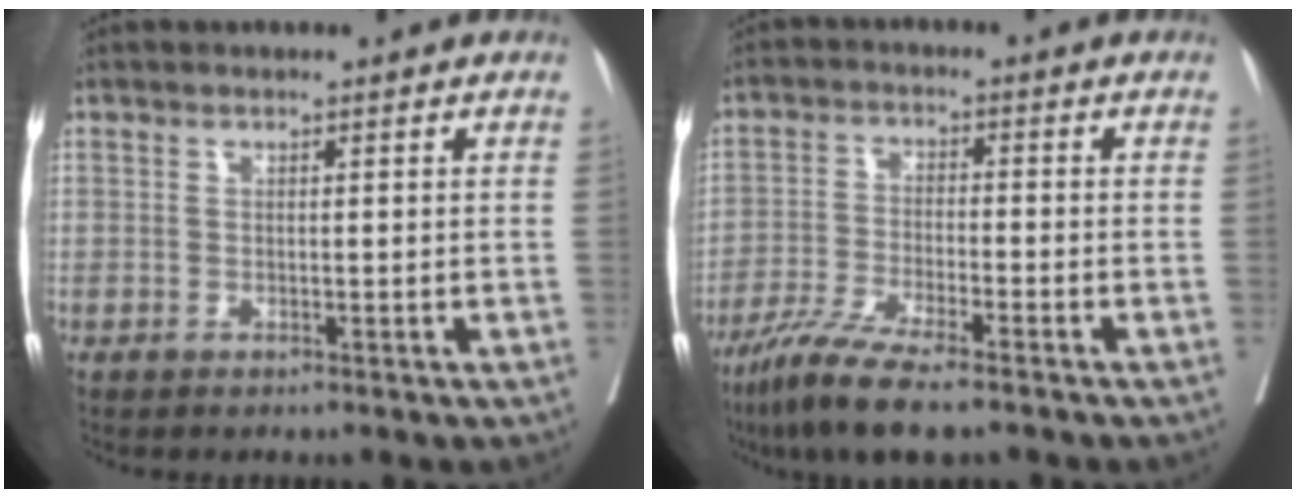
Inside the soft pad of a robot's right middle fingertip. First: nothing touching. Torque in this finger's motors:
{"motor_torque": [0.94, -0.81, 0.26, 0.12]}